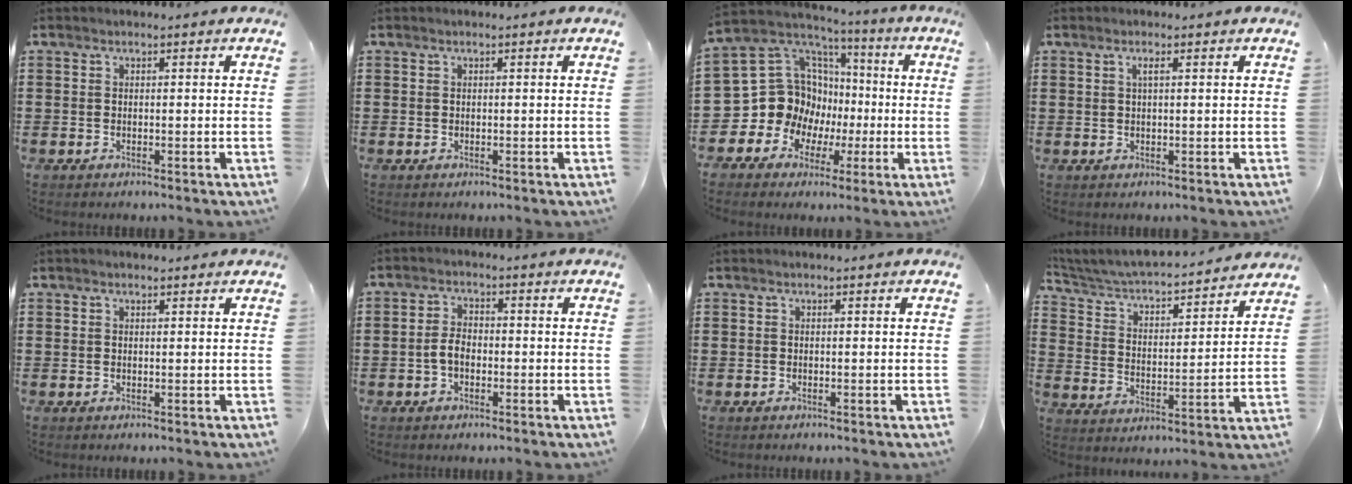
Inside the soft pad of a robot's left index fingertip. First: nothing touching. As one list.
[{"total": 0.0}, {"total": 14.1, "force": [-0.2, 13.3, 4.6], "torque": [-0.133, -0.025, 0.018]}, {"total": 1.3, "force": [0.5, 0.2, 1.1], "torque": [-0.023, 0.001, 0.009]}, {"total": 0.6, "force": [0.5, 0.3, 0.3], "torque": [-0.008, 0.001, 0.010]}, {"total": 3.4, "force": [-0.8, 1.9, 2.7], "torque": [-0.066, 0.000, -0.020]}, {"total": 0.0}, {"total": 3.9, "force": [3.6, 0.6, 1.3], "torque": [-0.045, -0.036, 0.050]}]